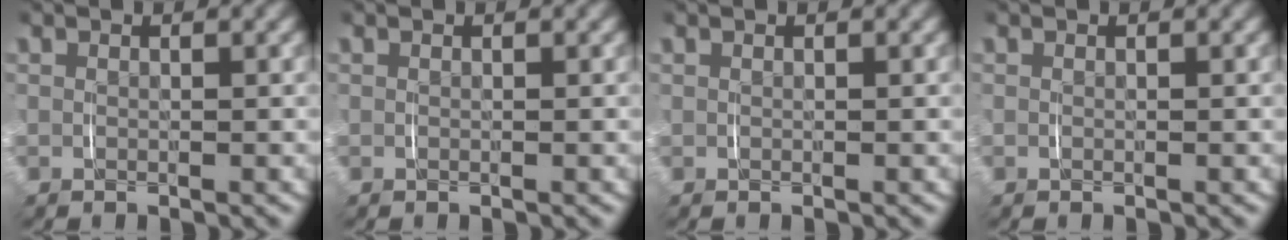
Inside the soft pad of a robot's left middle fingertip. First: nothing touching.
{"total": 0.0}
{"total": 0.0}
{"total": 0.0}